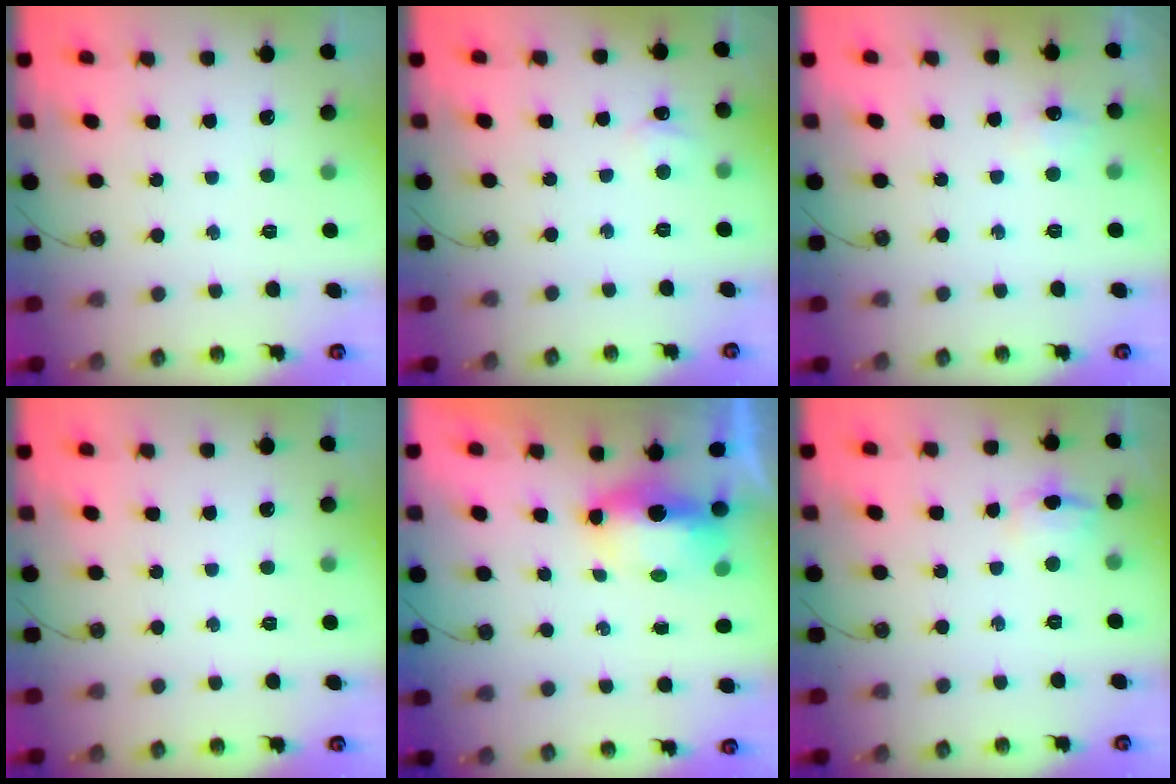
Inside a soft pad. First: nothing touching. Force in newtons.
{"total": 2.8, "press": 2.8, "slide": 0.3}
{"total": 6.1, "press": 6.1, "slide": 0.8}
{"total": 0.0}
{"total": 6.7, "press": 6.7, "slide": 0.9}
{"total": 6.7, "press": 6.4, "slide": 2.0}